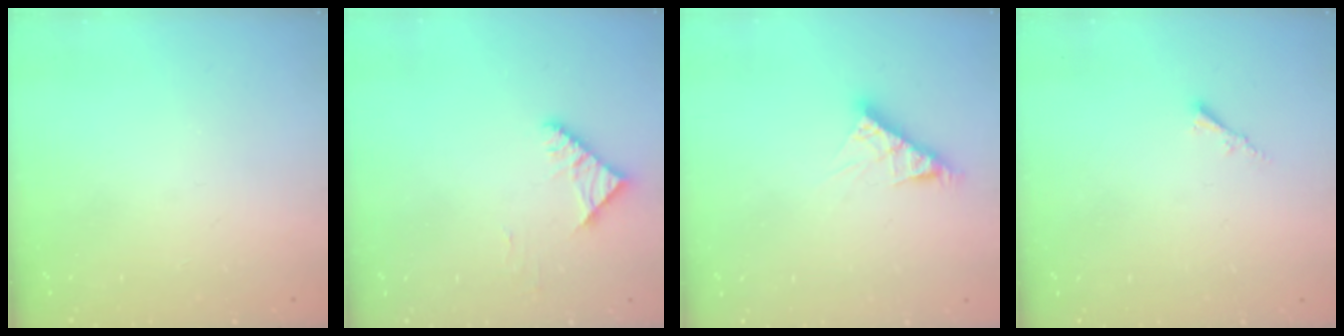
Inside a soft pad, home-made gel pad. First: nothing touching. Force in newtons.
{"total": 4.5, "press": 4.4, "slide": 0.8}
{"total": 6.9, "press": 6.9, "slide": 0.6}
{"total": 1.7, "press": 1.6, "slide": 0.4}